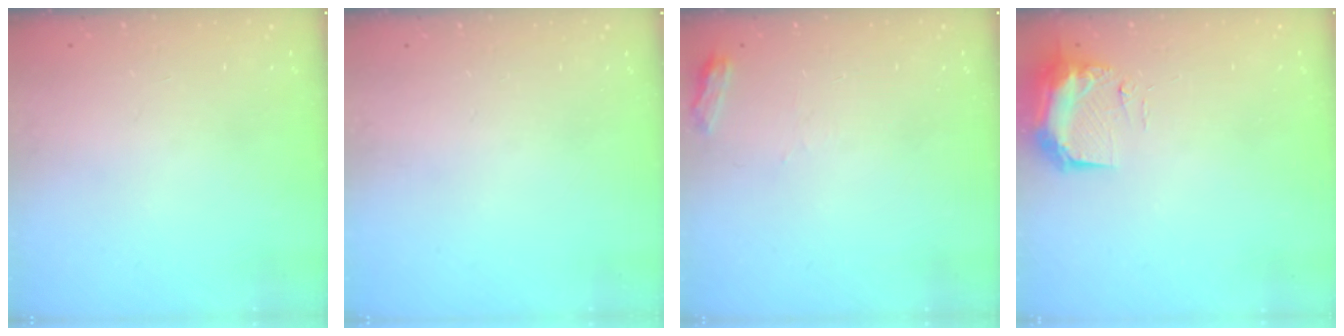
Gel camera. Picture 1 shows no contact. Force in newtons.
{"total": 0.0}
{"total": 4.2, "press": 4.2, "slide": 0.5}
{"total": 9.2, "press": 9.0, "slide": 1.5}